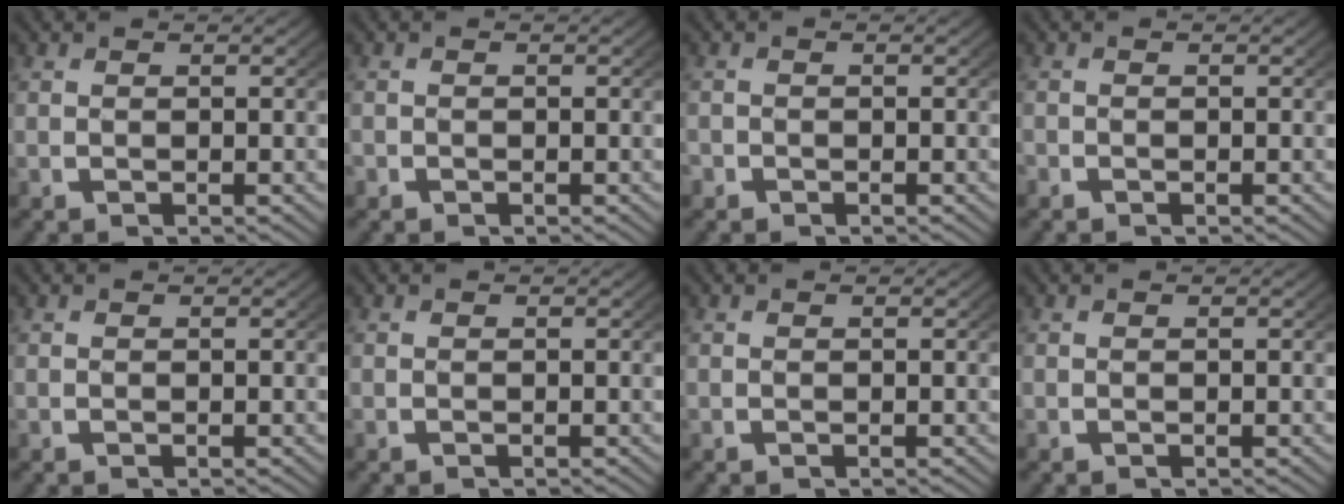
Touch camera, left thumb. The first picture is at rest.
{"total": 0.6, "force": [-0.3, 0.5, 0.0], "torque": [0.000, -0.004, -0.008]}
{"total": 0.9, "force": [-0.6, 0.7, 0.0], "torque": [0.000, -0.006, -0.013]}
{"total": 0.6, "force": [-0.4, 0.5, 0.0], "torque": [0.001, -0.004, -0.010]}
{"total": 0.0}
{"total": 0.0}
{"total": 0.0}
{"total": 0.0}